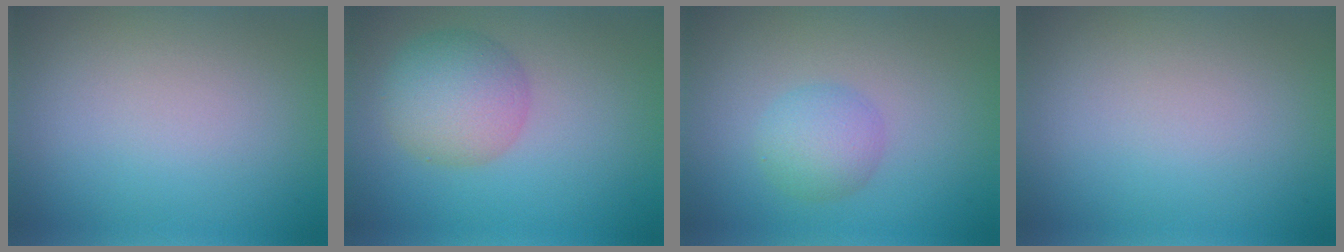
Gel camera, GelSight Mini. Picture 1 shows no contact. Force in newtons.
{"total": 4.8, "press": 4.8, "slide": 0.1}
{"total": 2.8, "press": 2.8, "slide": 0.1}
{"total": 0.0}